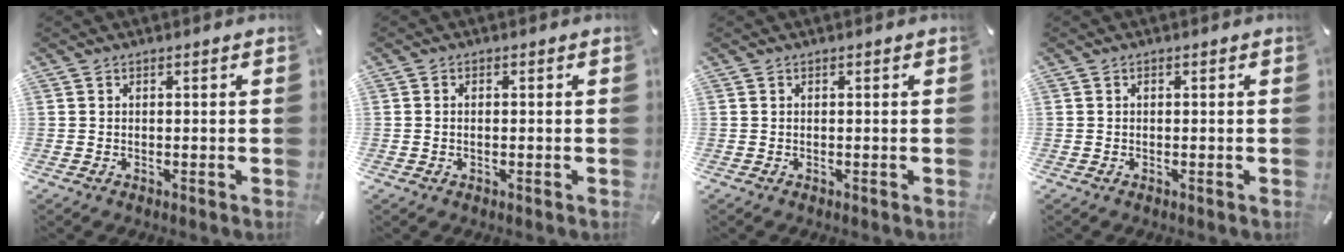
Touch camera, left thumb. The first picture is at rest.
{"total": 1.1, "force": [-0.2, 0.6, 0.9], "torque": [-0.018, 0.001, -0.004]}
{"total": 0.0}
{"total": 0.0}